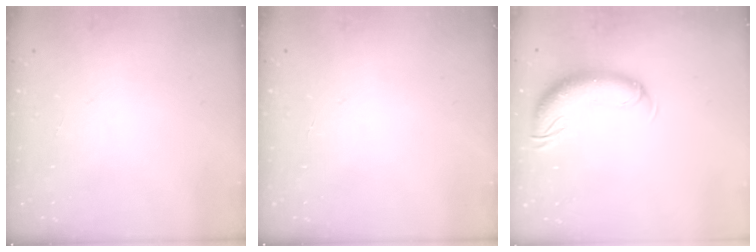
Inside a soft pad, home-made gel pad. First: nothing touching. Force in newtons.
{"total": 0.0}
{"total": 12.1, "press": 11.8, "slide": 2.7}